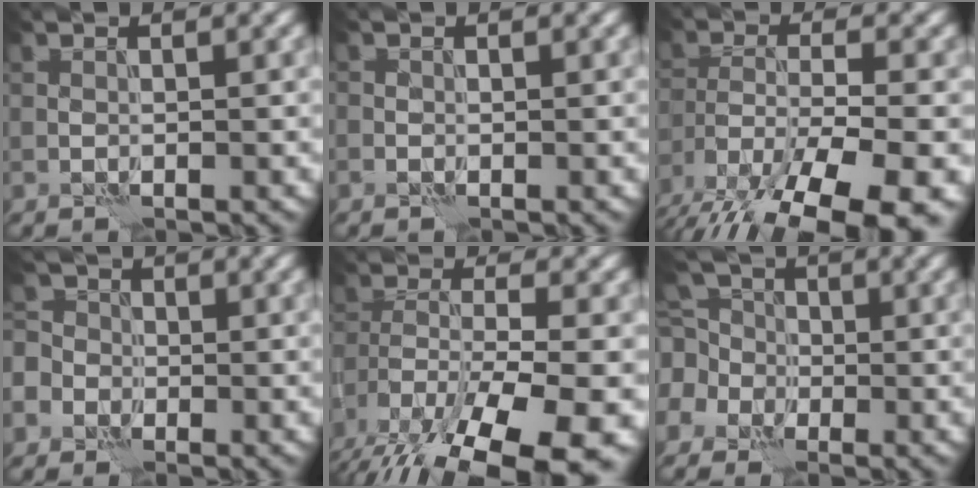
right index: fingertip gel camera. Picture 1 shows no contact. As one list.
[{"total": 0.6, "force": [-0.2, 0.5, 0.1], "torque": [0.001, -0.002, -0.004]}, {"total": 13.5, "force": [-9.4, 4.8, 8.4], "torque": [-0.163, -0.036, -0.146]}, {"total": 5.7, "force": [-2.8, 4.7, 1.6], "torque": [-0.032, 0.004, -0.069]}, {"total": 14.2, "force": [-9.3, 5.4, 9.2], "torque": [-0.189, -0.037, -0.138]}, {"total": 6.9, "force": [-0.8, 6.2, 3.0], "torque": [-0.070, 0.018, -0.054]}]